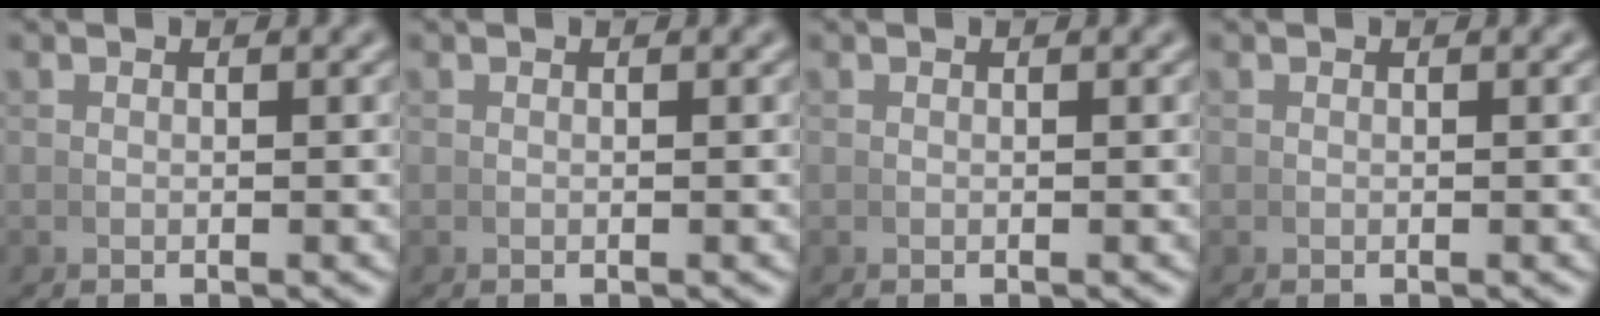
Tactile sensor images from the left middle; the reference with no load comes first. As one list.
[{"total": 0.0}, {"total": 0.0}, {"total": 0.0}]